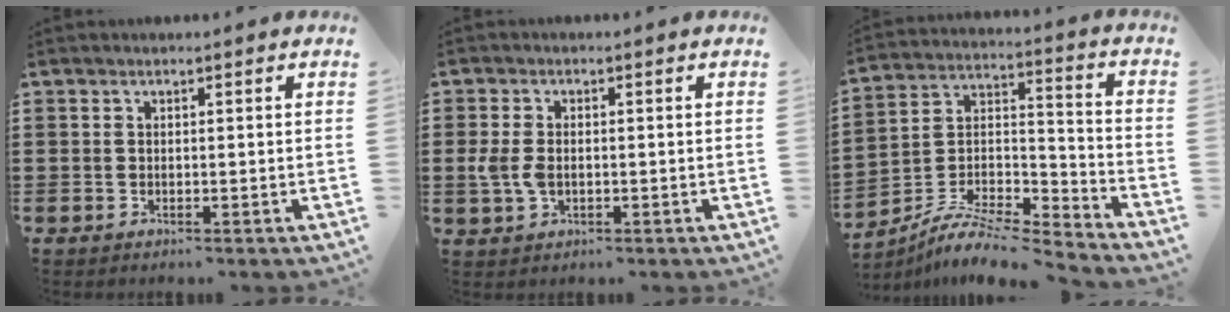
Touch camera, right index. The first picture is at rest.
{"total": 4.0, "force": [-0.4, 2.5, 3.1], "torque": [-0.088, -0.004, -0.015]}
{"total": 8.4, "force": [-7.7, 1.7, 3.0], "torque": [-0.060, 0.009, -0.156]}